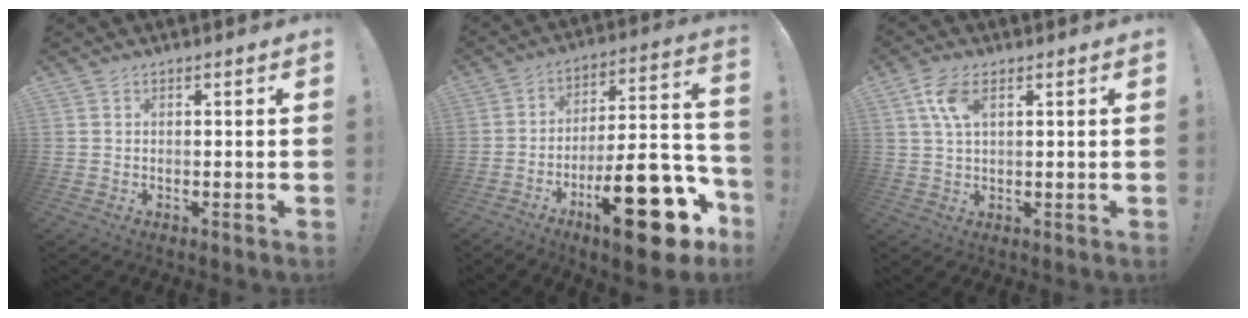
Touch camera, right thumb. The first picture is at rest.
{"total": 25.5, "force": [-12.2, 8.4, 20.8], "torque": [-0.293, 0.076, -0.186]}
{"total": 6.4, "force": [2.4, 3.2, 5.0], "torque": [-0.099, 0.001, 0.043]}